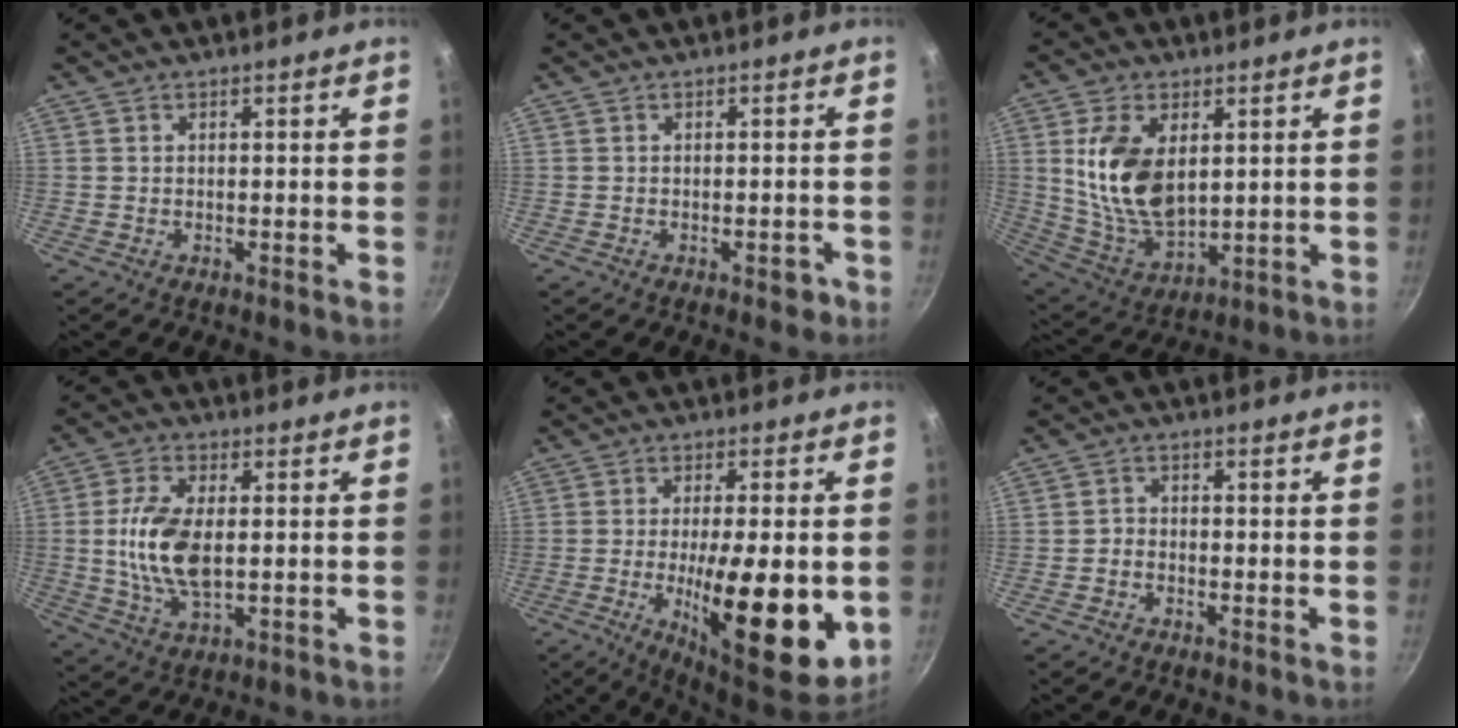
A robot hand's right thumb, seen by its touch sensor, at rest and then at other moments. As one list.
[{"total": 2.2, "force": [-1.2, 1.1, 1.5], "torque": [-0.009, 0.013, -0.009]}, {"total": 15.1, "force": [3.2, 8.8, 11.9], "torque": [-0.214, -0.027, 0.076]}, {"total": 11.4, "force": [0.2, 6.0, 9.7], "torque": [-0.195, 0.001, 0.004]}, {"total": 19.0, "force": [-3.9, 5.6, 17.7], "torque": [-0.253, -0.001, -0.053]}, {"total": 1.8, "force": [-1.3, 1.1, 0.7], "torque": [-0.010, 0.013, -0.027]}]